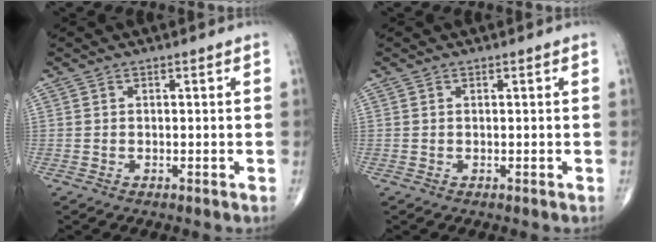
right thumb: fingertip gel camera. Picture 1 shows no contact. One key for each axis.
{"total": 0.0}